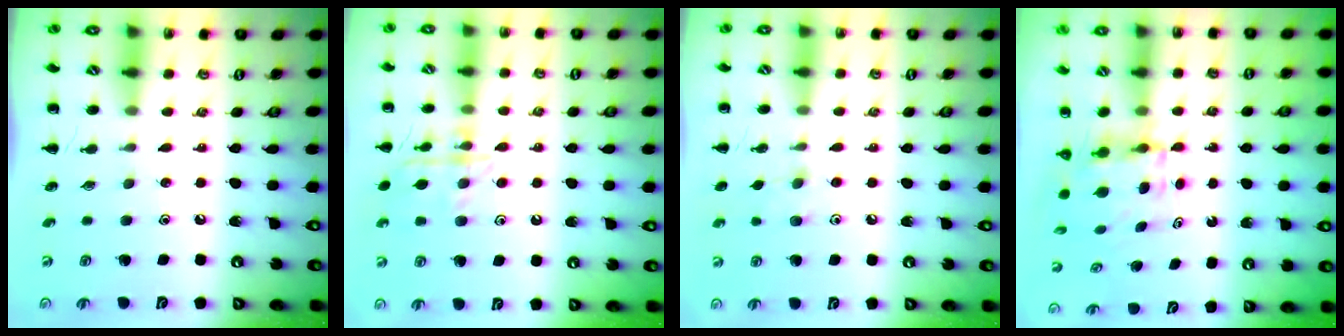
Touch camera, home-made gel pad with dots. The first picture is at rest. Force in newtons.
{"total": 12.5, "press": 12.5, "slide": 0.6}
{"total": 6.5, "press": 6.2, "slide": 2.1}
{"total": 4.6, "press": 4.6, "slide": 0.8}